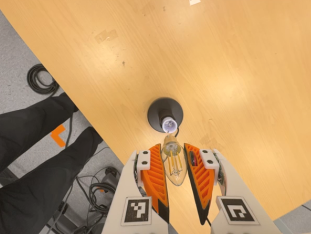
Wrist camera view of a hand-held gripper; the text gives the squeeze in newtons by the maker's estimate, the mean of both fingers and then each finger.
{"total": 15.7, "left": 17.6, "right": 13.9}